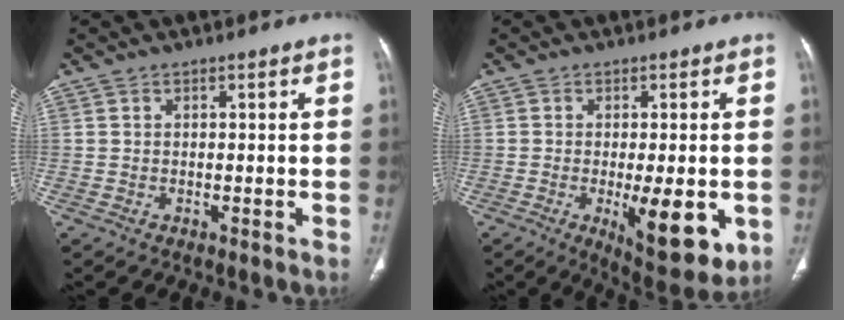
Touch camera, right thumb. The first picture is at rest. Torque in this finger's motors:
{"motor_torque": [1.36, 1.58, -0.08, 0.01, 0.37]}